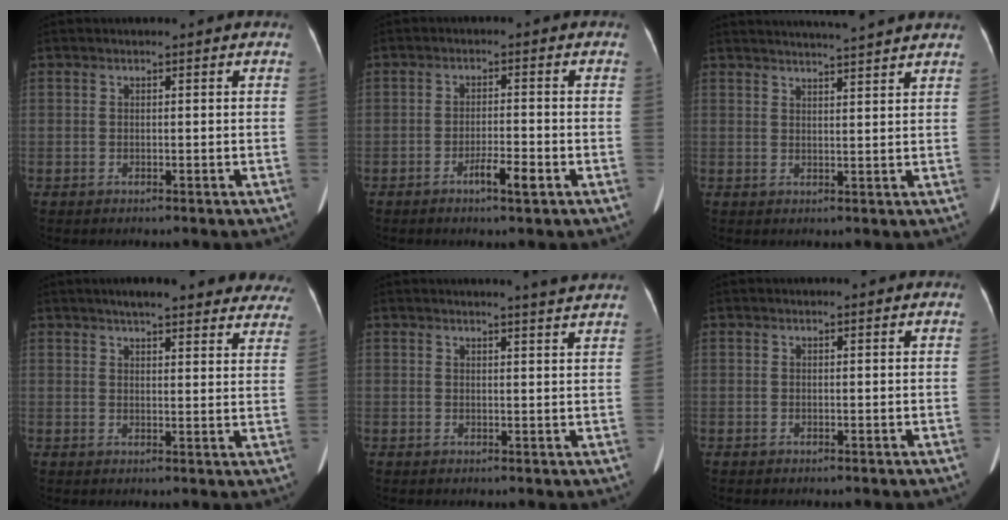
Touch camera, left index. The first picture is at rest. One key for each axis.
{"total": 3.4, "fx": -1.9, "fy": 0.3, "fz": 2.8, "tx": -0.051, "ty": -0.001, "tz": -0.033}
{"total": 10.2, "fx": 9.5, "fy": -0.5, "fz": 3.6, "tx": -0.059, "ty": 0.019, "tz": 0.116}
{"total": 20.1, "fx": 17.6, "fy": 4.3, "fz": 8.8, "tx": -0.100, "ty": 0.003, "tz": 0.196}
{"total": 5.1, "fx": 4.7, "fy": -0.8, "fz": 1.8, "tx": -0.026, "ty": -0.004, "tz": 0.040}
{"total": 0.7, "fx": 0.6, "fy": 0.1, "fz": 0.2, "tx": -0.010, "ty": 0.005, "tz": 0.006}